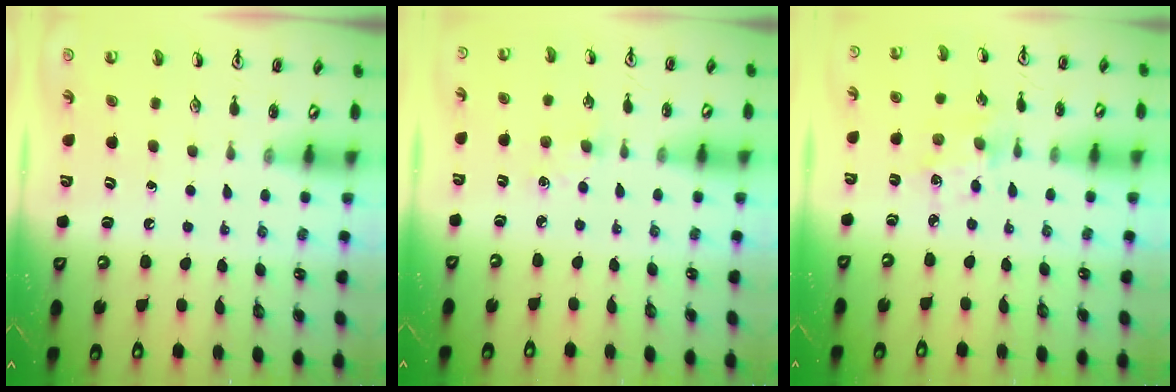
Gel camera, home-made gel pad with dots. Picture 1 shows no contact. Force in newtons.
{"total": 2.8, "press": 2.8, "slide": 0.4}
{"total": 2.9, "press": 2.8, "slide": 0.8}